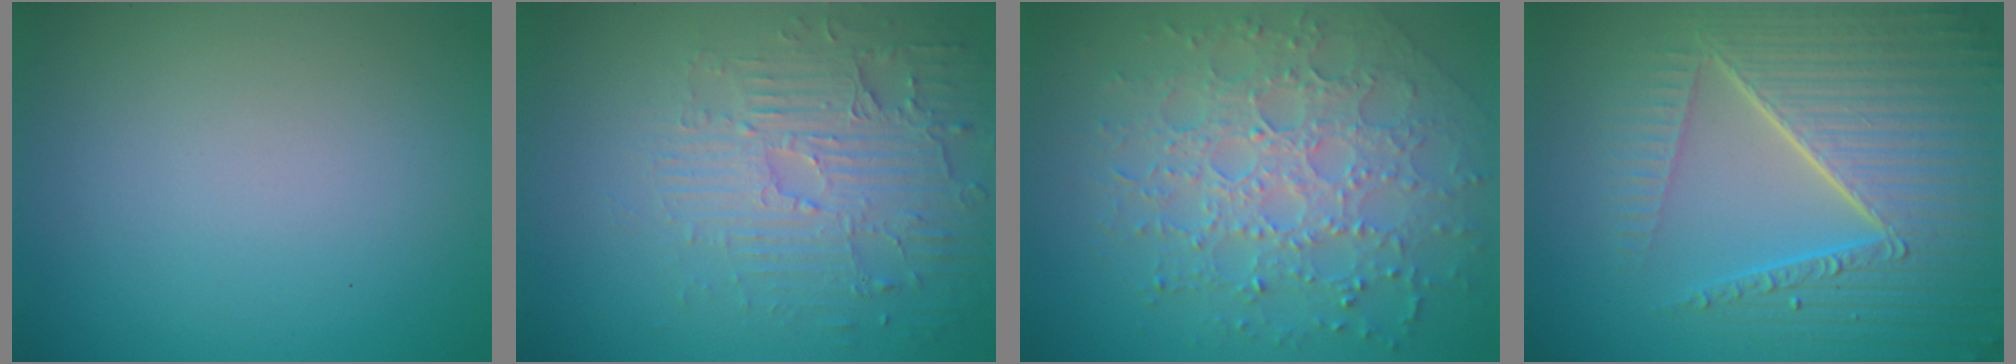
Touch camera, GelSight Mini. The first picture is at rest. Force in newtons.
{"total": 4.1, "press": 3.7, "slide": 1.7}
{"total": 7.2, "press": 5.2, "slide": 5.0}
{"total": 8.9, "press": 6.1, "slide": 6.5}